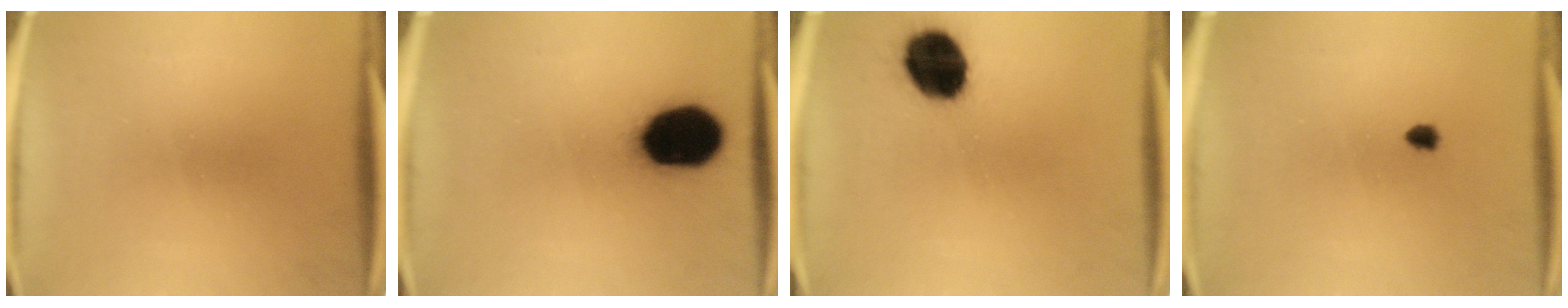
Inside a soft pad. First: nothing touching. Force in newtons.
{"total": 18.7}
{"total": 14.4}
{"total": 1.1}